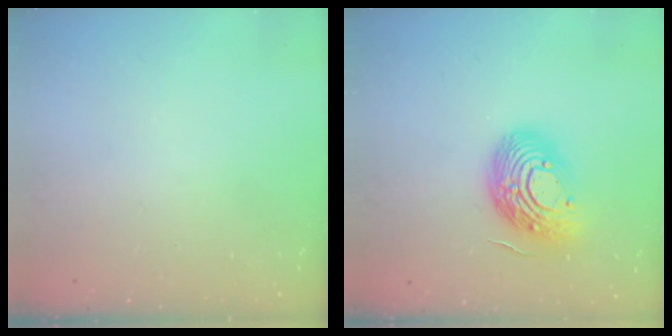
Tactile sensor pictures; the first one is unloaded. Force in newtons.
{"total": 16.1, "press": 16.1, "slide": 1.3}